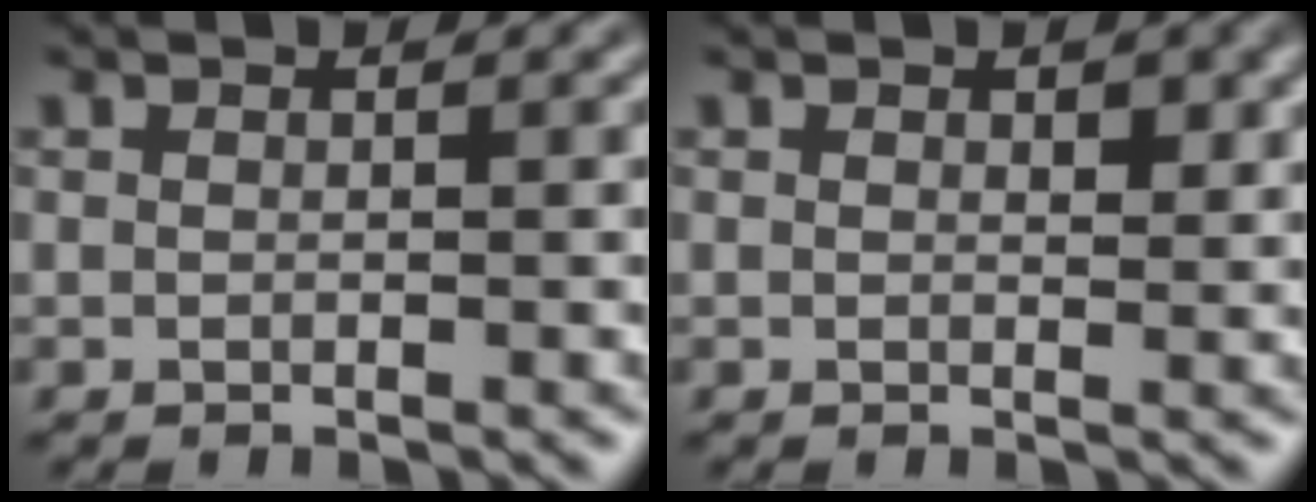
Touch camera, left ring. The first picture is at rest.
{"total": 1.0, "force": [0.5, 0.6, 0.7], "torque": [-0.006, -0.004, 0.008]}